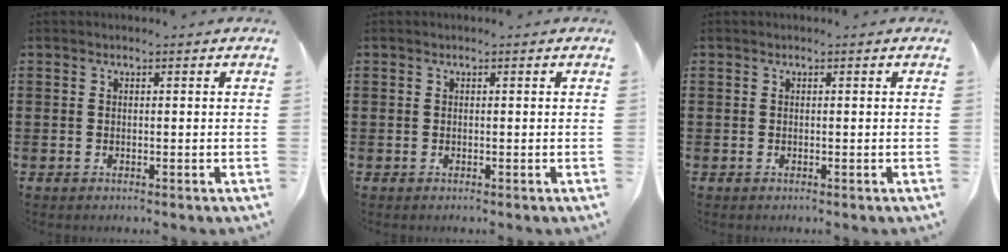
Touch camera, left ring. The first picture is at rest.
{"total": 0.0}
{"total": 0.0}